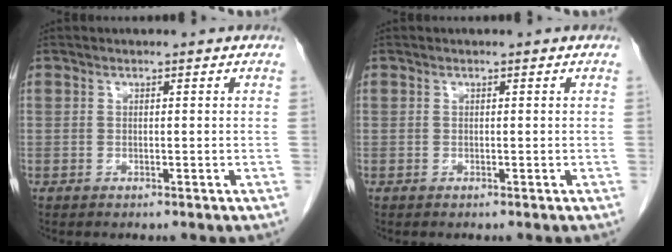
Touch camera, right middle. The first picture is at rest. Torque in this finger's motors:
{"motor_torque": [-0.03, -0.01, 0.00, -0.01]}